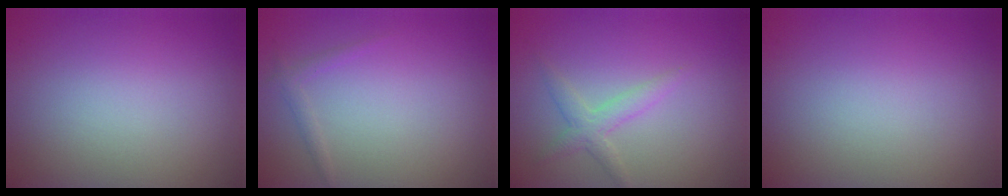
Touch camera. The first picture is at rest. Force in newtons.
{"total": 0.9, "press": 0.9, "slide": 0.1}
{"total": 2.0, "press": 2.0, "slide": 0.0}
{"total": 0.0}